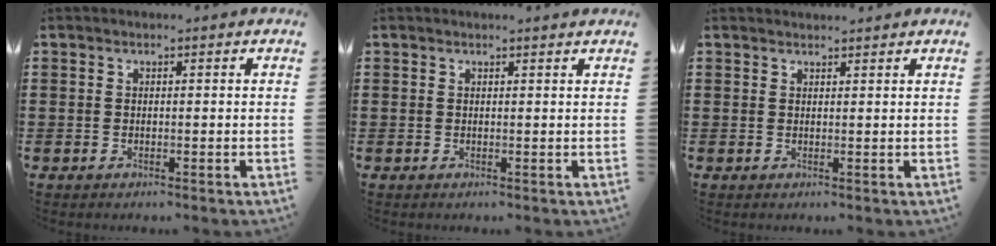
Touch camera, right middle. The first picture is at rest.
{"total": 0.6, "force": [0.6, 0.0, 0.1], "torque": [0.005, -0.006, 0.010]}
{"total": 1.2, "force": [1.2, 0.0, 0.0], "torque": [-0.003, -0.003, 0.024]}